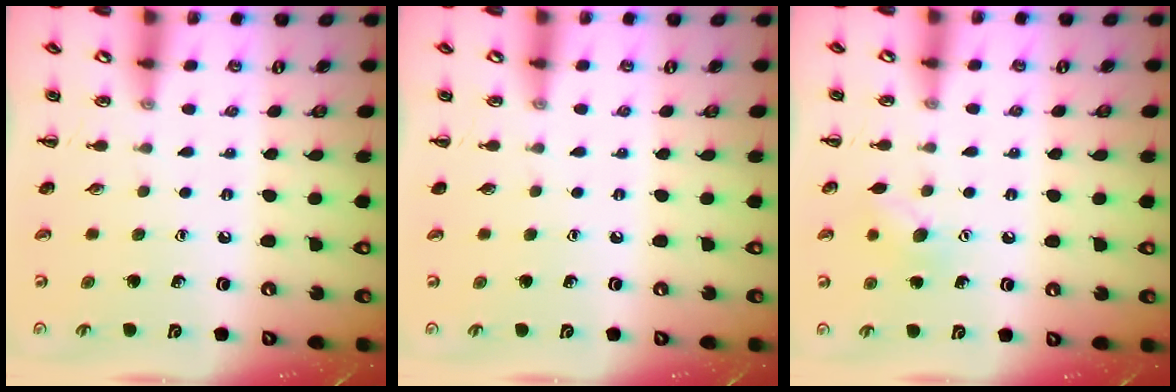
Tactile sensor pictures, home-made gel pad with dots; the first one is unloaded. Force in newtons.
{"total": 0.0}
{"total": 7.0, "press": 6.8, "slide": 1.7}